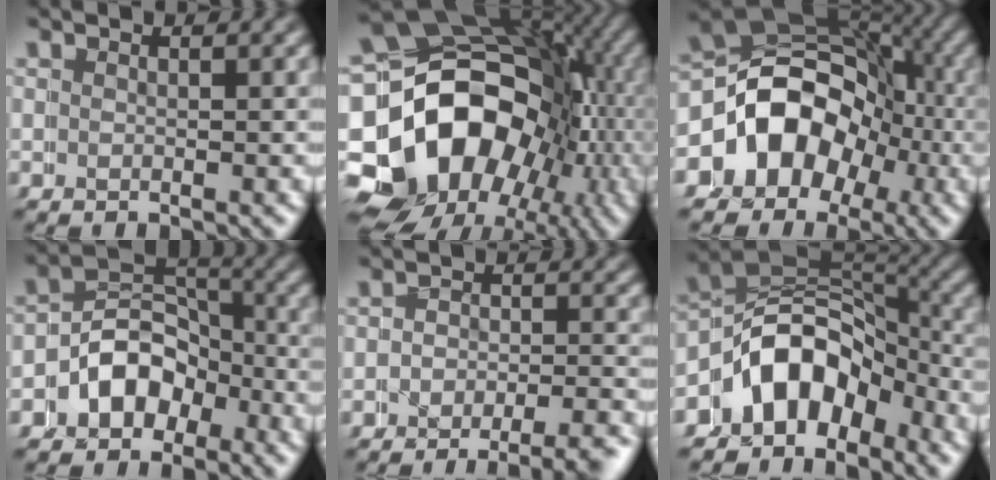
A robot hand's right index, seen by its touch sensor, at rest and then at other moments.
{"total": 26.7, "force": [-3.0, 21.3, 15.7], "torque": [-0.286, -0.070, -0.043]}
{"total": 15.3, "force": [0.1, 13.1, 8.0], "torque": [-0.160, -0.017, -0.008]}
{"total": 4.4, "force": [-2.2, 3.6, 1.1], "torque": [-0.013, 0.001, -0.051]}
{"total": 5.9, "force": [-5.5, 1.6, 1.2], "torque": [0.004, -0.002, -0.095]}
{"total": 9.0, "force": [-2.4, 7.2, 4.8], "torque": [-0.103, -0.023, -0.044]}